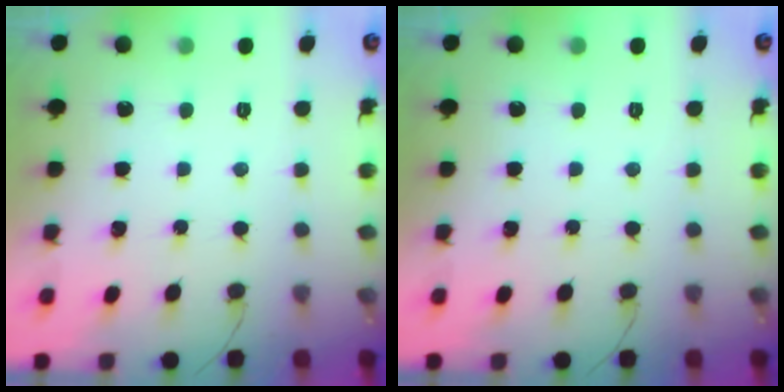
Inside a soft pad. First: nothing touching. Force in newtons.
{"total": 0.0}